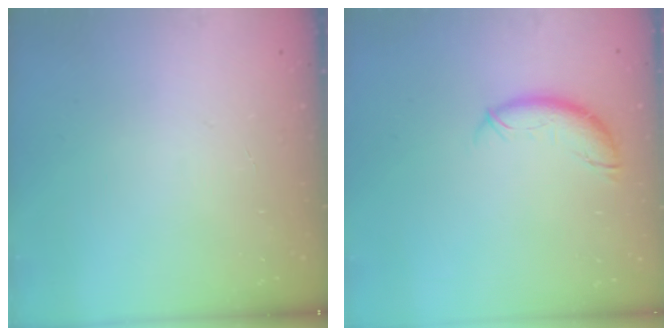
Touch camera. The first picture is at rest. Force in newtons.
{"total": 8.2, "press": 8.2, "slide": 0.7}